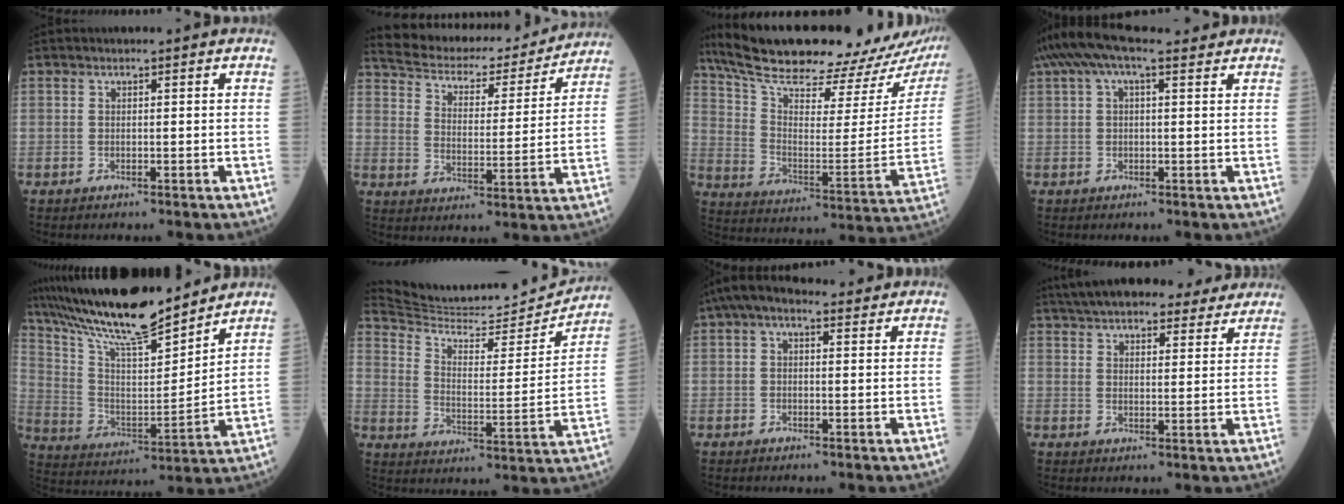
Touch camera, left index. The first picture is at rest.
{"total": 19.1, "force": [17.8, 4.4, 5.4], "torque": [-0.088, 0.003, 0.251]}
{"total": 30.8, "force": [27.8, 5.7, 12.0], "torque": [-0.212, -0.067, 0.374]}
{"total": 9.1, "force": [6.3, 2.9, 5.9], "torque": [-0.118, 0.059, 0.109]}
{"total": 19.4, "force": [17.1, 2.0, 9.1], "torque": [-0.179, 0.007, 0.303]}
{"total": 20.3, "force": [19.9, 1.8, 3.7], "torque": [-0.068, -0.039, 0.288]}
{"total": 5.4, "force": [3.3, 2.6, 3.4], "torque": [-0.071, 0.043, 0.055]}
{"total": 20.2, "force": [17.6, 5.4, 8.4], "torque": [-0.139, 0.035, 0.240]}